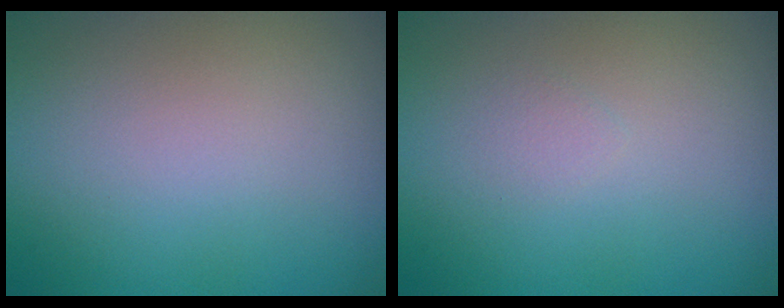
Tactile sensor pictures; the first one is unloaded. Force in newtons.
{"total": 0.6, "press": 0.6, "slide": 0.1}